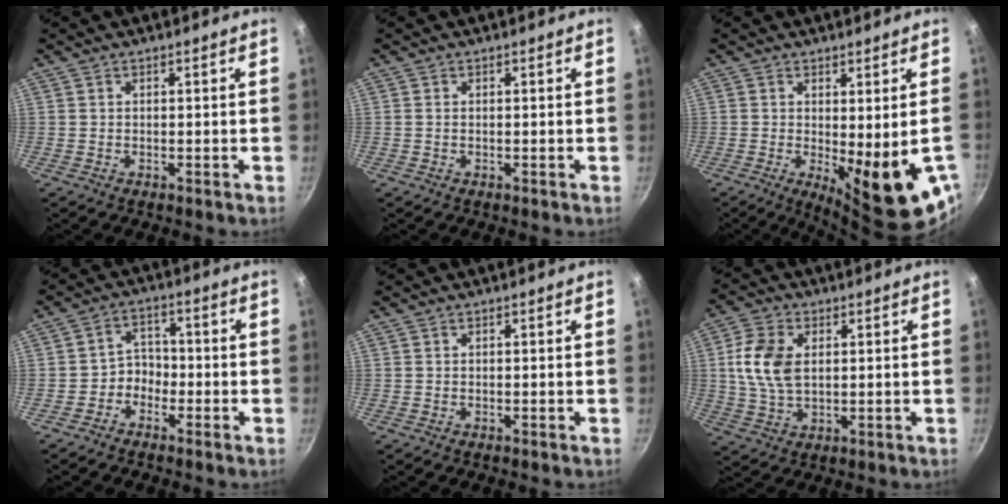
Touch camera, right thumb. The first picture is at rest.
{"total": 0.0}
{"total": 13.2, "force": [-2.6, 3.6, 12.5], "torque": [-0.149, -0.022, -0.023]}
{"total": 3.9, "force": [-2.2, 3.0, 1.2], "torque": [0.011, 0.033, -0.044]}
{"total": 0.0}
{"total": 9.8, "force": [1.6, 6.3, 7.3], "torque": [-0.135, 0.001, 0.030]}